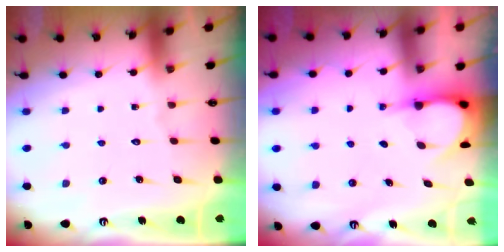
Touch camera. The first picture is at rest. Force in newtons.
{"total": 4.0, "press": 4.0, "slide": 0.3}